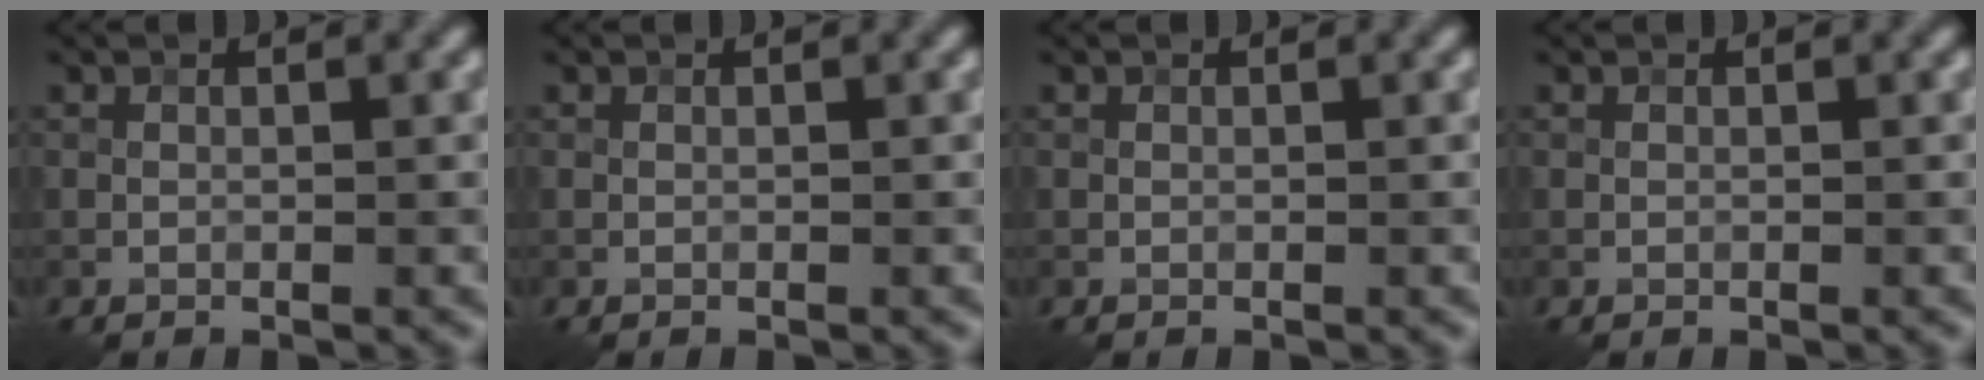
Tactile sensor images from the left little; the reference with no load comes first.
{"total": 0.0}
{"total": 0.0}
{"total": 0.0}